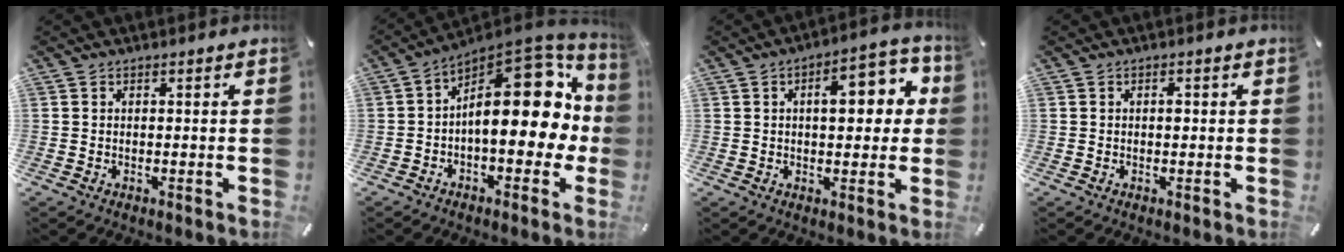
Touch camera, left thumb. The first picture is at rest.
{"total": 20.9, "force": [3.1, 11.0, 17.4], "torque": [-0.238, -0.040, 0.059]}
{"total": 11.7, "force": [2.5, 6.0, 9.8], "torque": [-0.120, -0.005, 0.034]}
{"total": 1.1, "force": [0.1, 0.6, 0.9], "torque": [-0.010, -0.001, -0.002]}